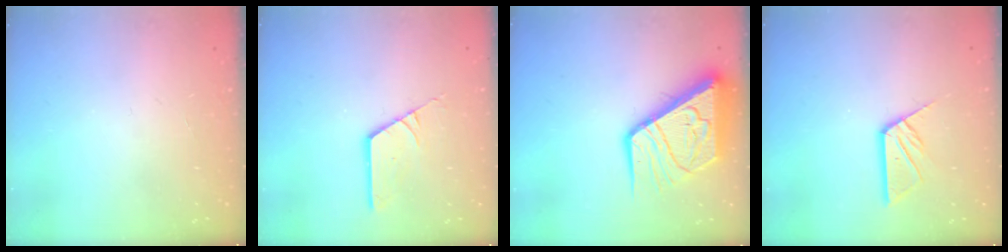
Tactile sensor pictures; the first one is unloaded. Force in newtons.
{"total": 4.5, "press": 4.4, "slide": 0.5}
{"total": 15.1, "press": 15.0, "slide": 1.7}
{"total": 8.0, "press": 7.9, "slide": 0.5}